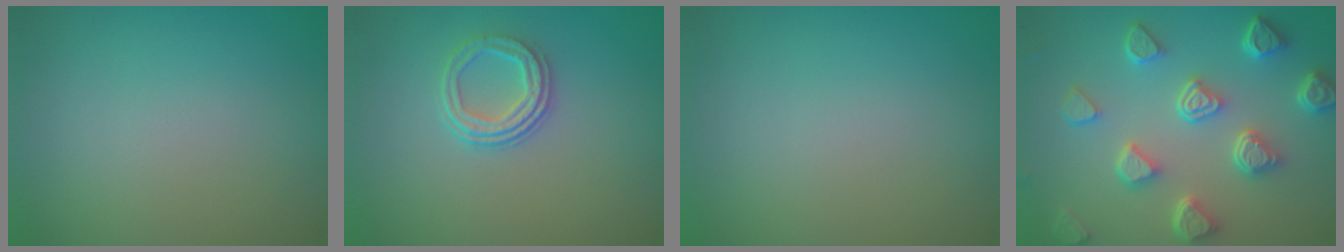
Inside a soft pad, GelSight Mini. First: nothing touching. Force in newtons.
{"total": 3.1, "press": 2.4, "slide": 1.9}
{"total": 0.0}
{"total": 6.4, "press": 5.2, "slide": 3.8}